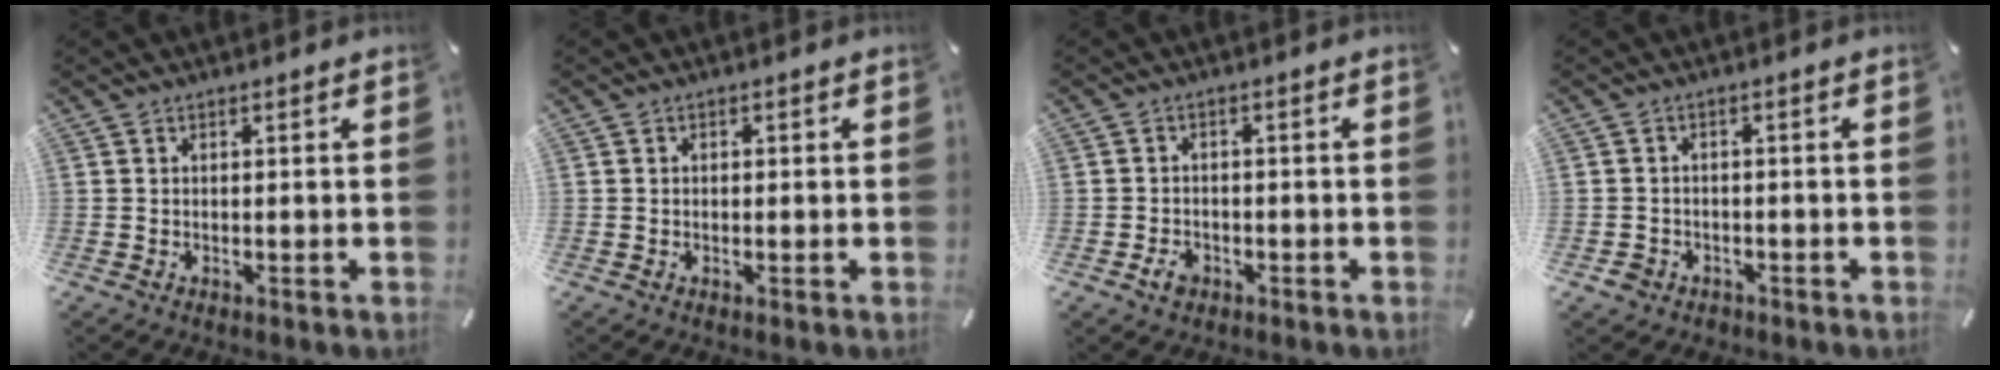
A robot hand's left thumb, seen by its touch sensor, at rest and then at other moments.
{"total": 0.7, "force": [-0.1, 0.6, 0.3], "torque": [-0.006, 0.004, -0.004]}
{"total": 3.2, "force": [-1.7, 2.3, 1.4], "torque": [-0.031, 0.005, -0.032]}
{"total": 3.2, "force": [-1.6, 2.6, 0.7], "torque": [-0.018, 0.005, -0.035]}